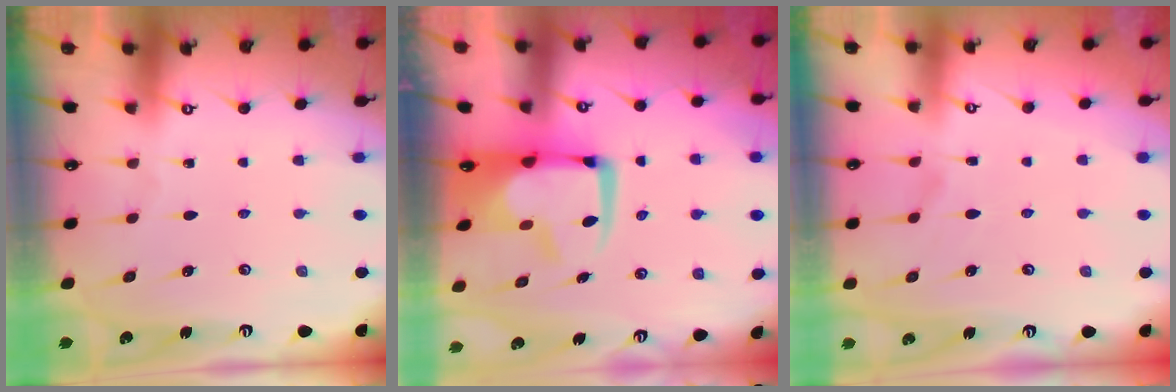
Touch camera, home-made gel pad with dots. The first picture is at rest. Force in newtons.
{"total": 3.8, "press": 3.7, "slide": 1.0}
{"total": 3.7, "press": 3.5, "slide": 1.1}